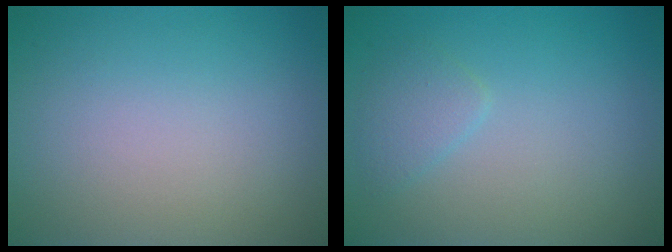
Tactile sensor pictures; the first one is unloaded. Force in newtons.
{"total": 1.5, "press": 1.5, "slide": 0.1}